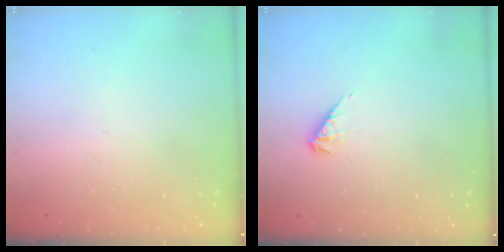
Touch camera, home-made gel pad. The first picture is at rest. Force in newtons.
{"total": 3.2, "press": 3.2, "slide": 0.5}